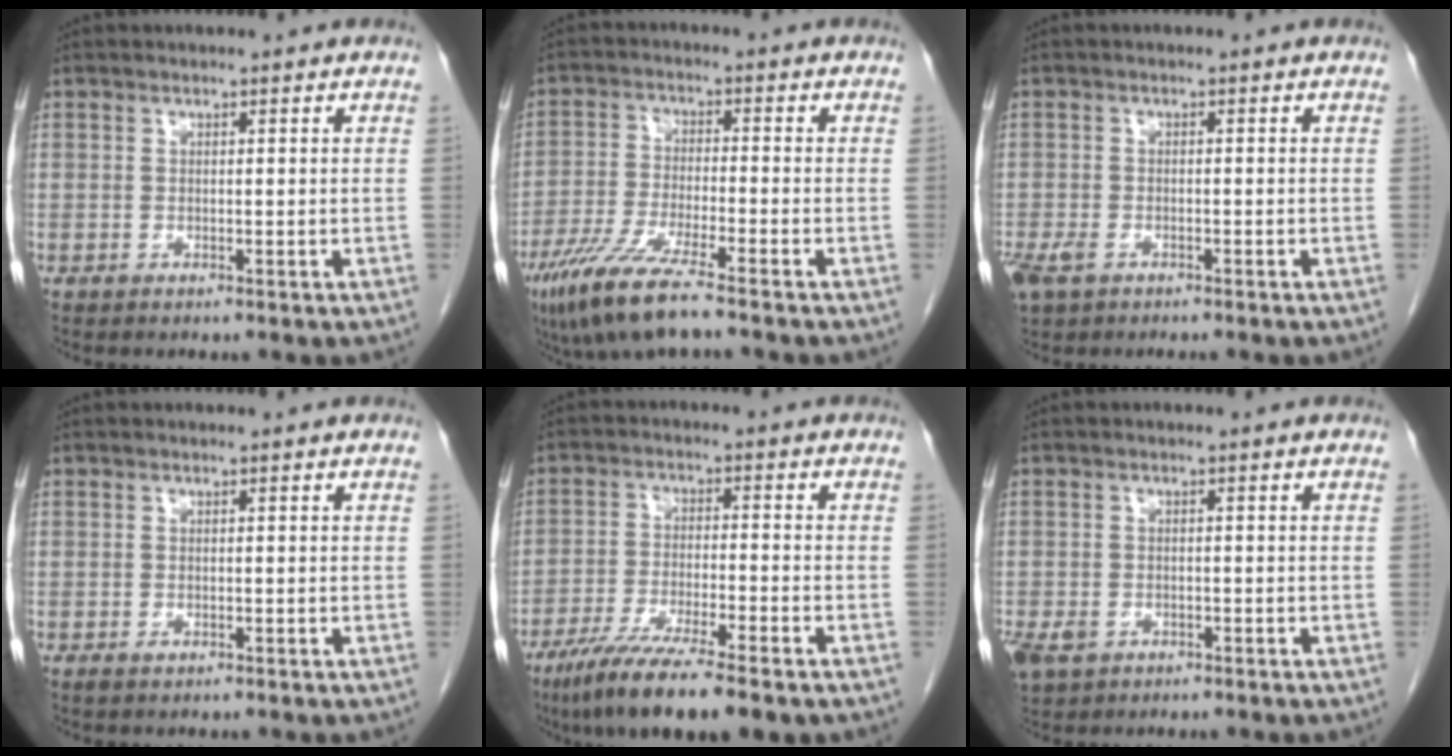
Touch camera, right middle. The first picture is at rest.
{"total": 9.5, "force": [-6.6, 0.6, 6.8], "torque": [-0.138, -0.027, -0.126]}
{"total": 4.1, "force": [-2.6, 2.3, 2.3], "torque": [-0.051, -0.006, -0.044]}
{"total": 0.5, "force": [-0.3, 0.3, 0.3], "torque": [-0.007, 0.000, -0.002]}
{"total": 12.0, "force": [-8.5, 1.4, 8.4], "torque": [-0.142, -0.030, -0.139]}
{"total": 4.7, "force": [-2.5, 3.4, 2.1], "torque": [-0.042, -0.004, -0.037]}